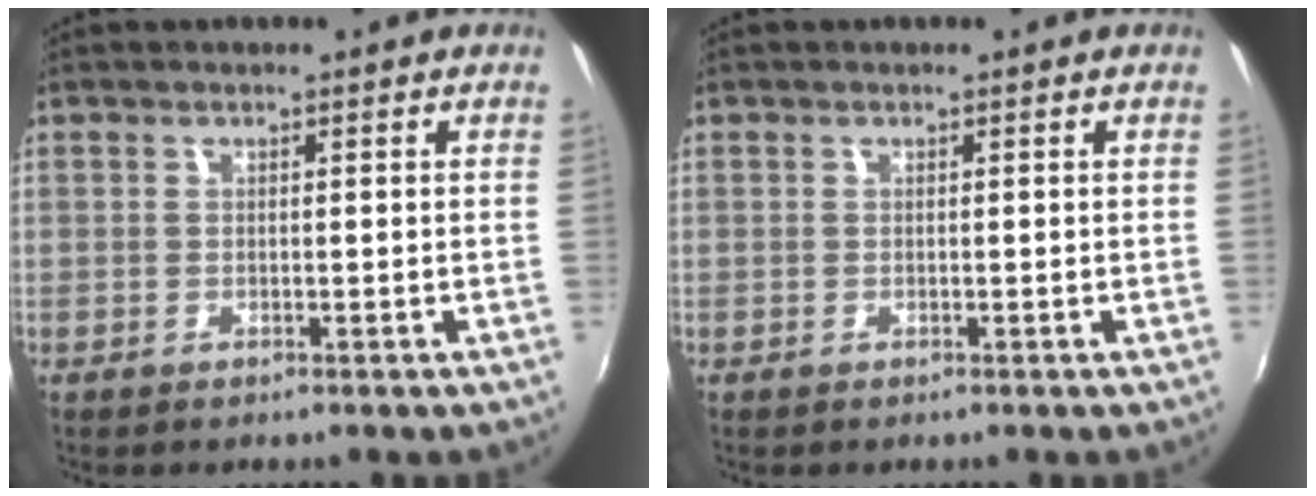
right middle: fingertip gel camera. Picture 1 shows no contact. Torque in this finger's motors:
{"motor_torque": [-0.02, 0.00, 0.00, 0.00]}